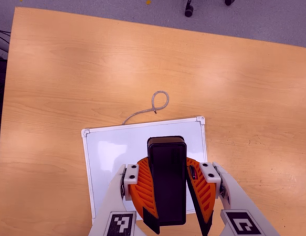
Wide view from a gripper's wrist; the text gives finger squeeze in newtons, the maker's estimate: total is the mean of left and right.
{"total": 11.9, "left": 11.8, "right": 11.9}